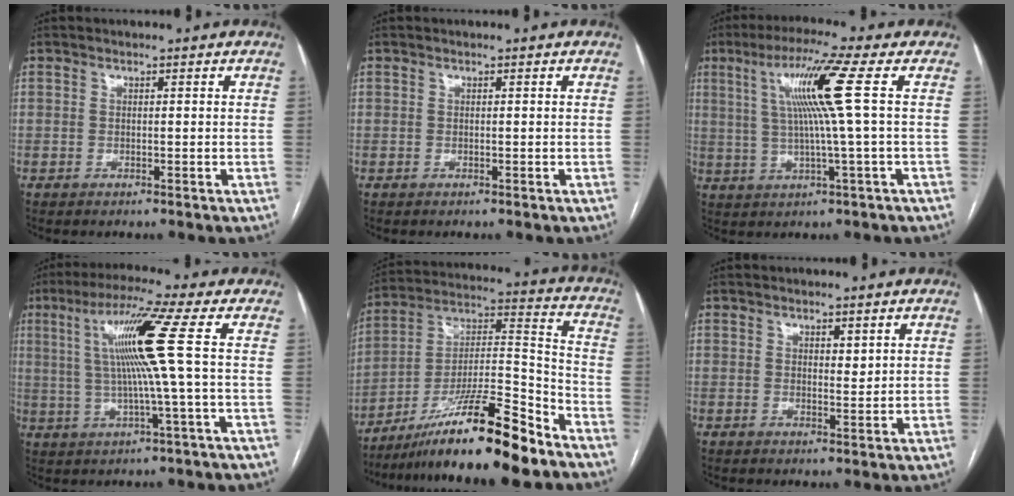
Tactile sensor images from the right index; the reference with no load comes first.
{"total": 0.0}
{"total": 10.1, "force": [2.4, -2.0, 9.6], "torque": [-0.173, 0.014, 0.049]}
{"total": 10.7, "force": [1.8, -2.1, 10.4], "torque": [-0.186, 0.014, 0.036]}
{"total": 18.8, "force": [-13.9, 0.8, 12.7], "torque": [-0.225, -0.005, -0.239]}
{"total": 1.6, "force": [0.9, 0.6, 1.2], "torque": [-0.016, -0.007, 0.016]}